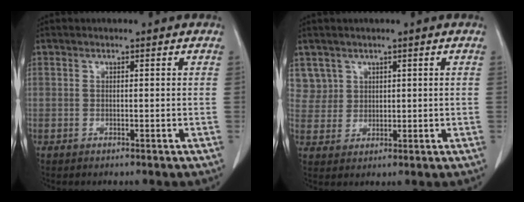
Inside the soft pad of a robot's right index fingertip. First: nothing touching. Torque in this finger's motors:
{"motor_torque": [-0.32, 0.38, -0.01, -0.02]}